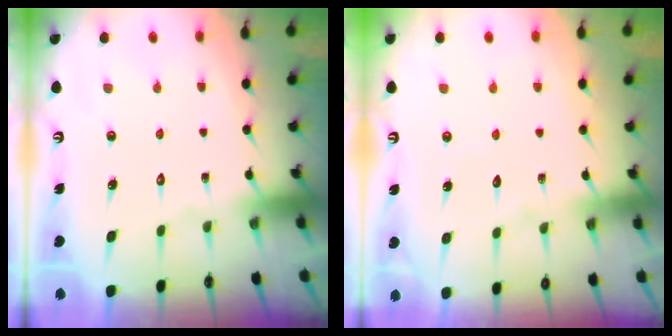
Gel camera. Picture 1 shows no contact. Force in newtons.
{"total": 4.2, "press": 4.1, "slide": 0.3}